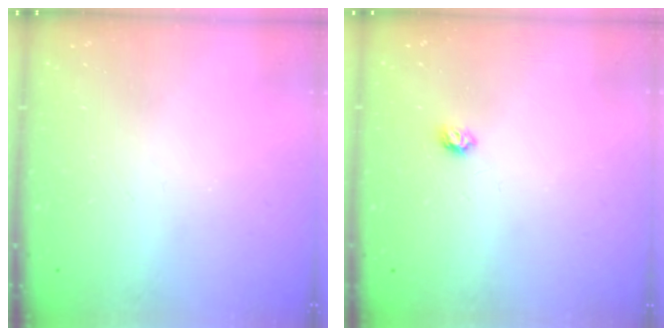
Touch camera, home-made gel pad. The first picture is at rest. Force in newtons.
{"total": 3.9, "press": 3.9, "slide": 0.6}